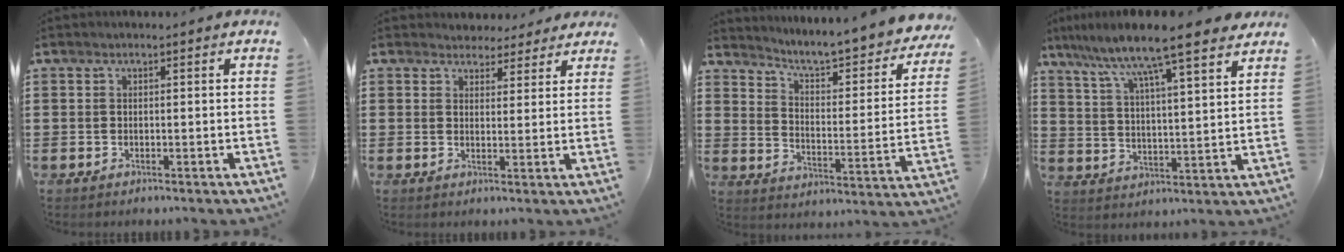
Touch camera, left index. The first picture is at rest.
{"total": 3.6, "force": [3.2, 1.6, 0.0], "torque": [-0.014, -0.003, 0.060]}
{"total": 5.5, "force": [5.0, -0.2, 2.2], "torque": [-0.059, -0.049, 0.076]}
{"total": 8.5, "force": [7.4, 0.0, 4.3], "torque": [-0.115, -0.047, 0.118]}